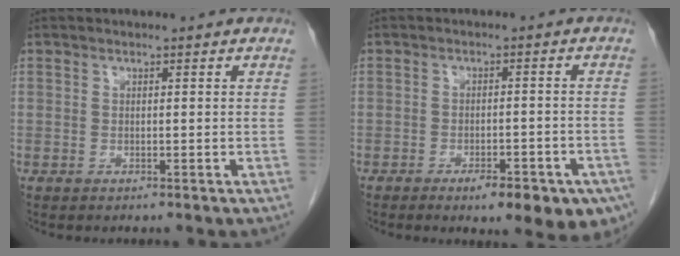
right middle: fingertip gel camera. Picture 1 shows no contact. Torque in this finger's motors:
{"motor_torque": [1.13, -1.01, 0.16, 0.05]}